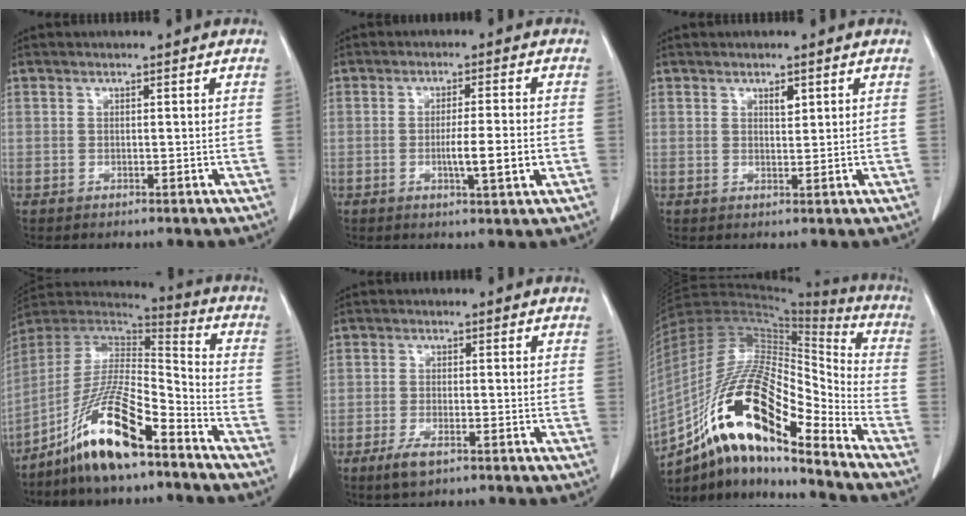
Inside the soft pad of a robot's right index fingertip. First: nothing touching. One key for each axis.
{"total": 6.1, "fx": -1.4, "fy": 0.1, "fz": 5.9, "tx": -0.096, "ty": -0.008, "tz": -0.021}
{"total": 1.5, "fx": 0.9, "fy": 0.6, "fz": 1.1, "tx": -0.016, "ty": -0.004, "tz": 0.014}
{"total": 15.3, "fx": -10.3, "fy": 2.4, "fz": 11.0, "tx": -0.216, "ty": -0.002, "tz": -0.189}
{"total": 3.2, "fx": -1.9, "fy": 0.9, "fz": 2.4, "tx": -0.051, "ty": -0.003, "tz": -0.033}
{"total": 21.5, "fx": -13.0, "fy": 4.9, "fz": 16.4, "tx": -0.323, "ty": 0.005, "tz": -0.229}